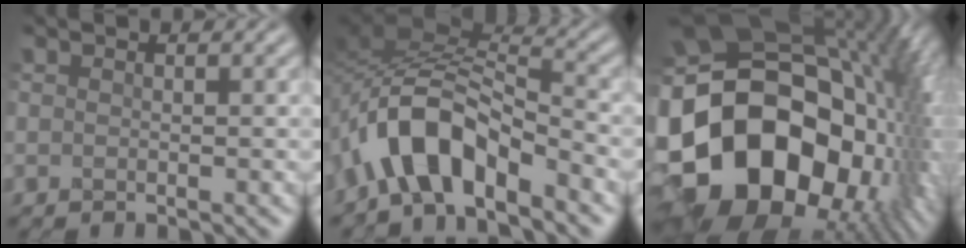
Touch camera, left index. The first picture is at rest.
{"total": 7.3, "force": [-4.7, 3.1, 4.7], "torque": [-0.067, 0.009, -0.094]}
{"total": 21.4, "force": [-2.0, 15.2, 14.9], "torque": [-0.296, -0.052, -0.001]}